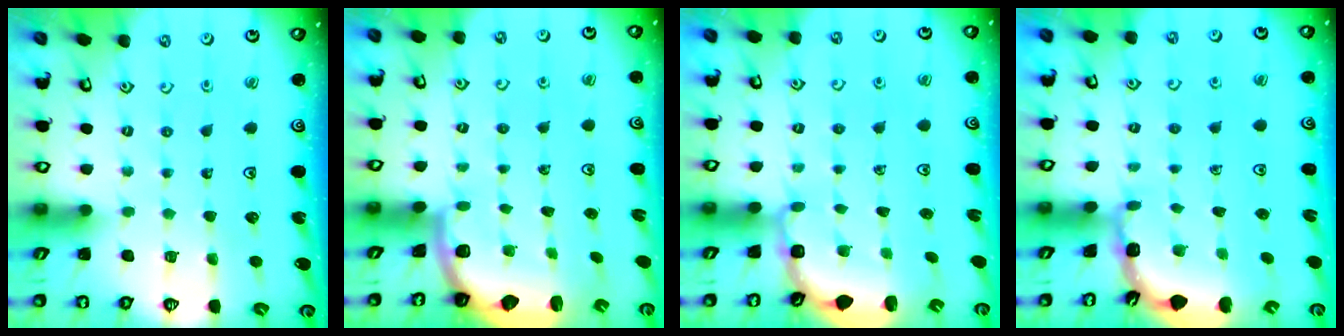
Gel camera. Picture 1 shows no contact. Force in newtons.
{"total": 1.9, "press": 1.8, "slide": 0.5}
{"total": 2.7, "press": 2.4, "slide": 1.4}
{"total": 2.2, "press": 2.2, "slide": 0.4}